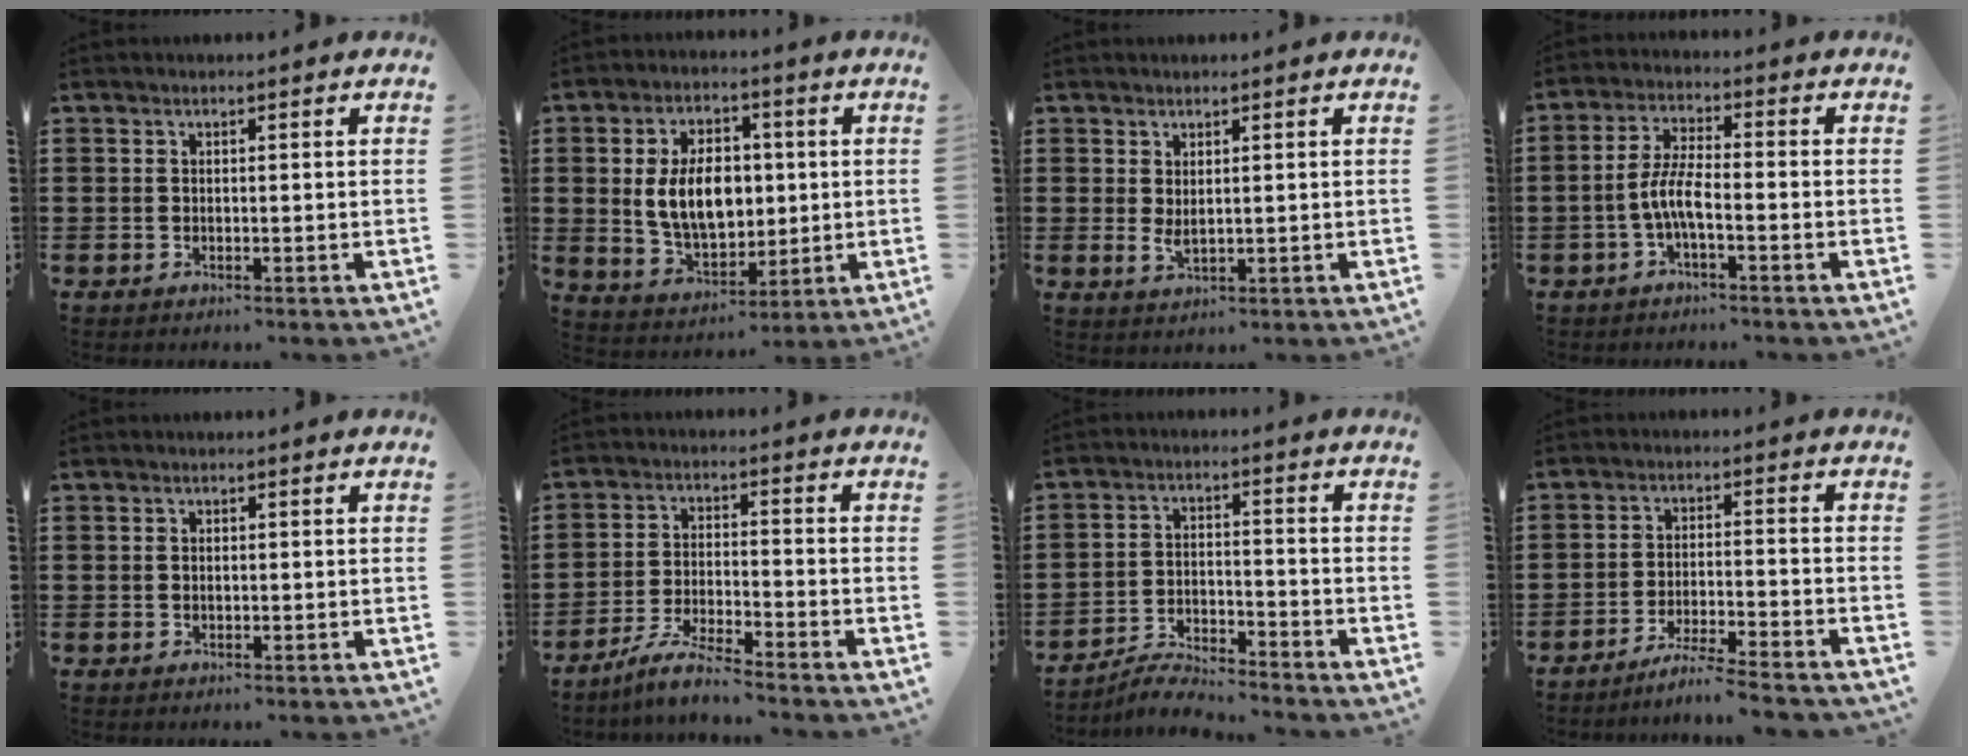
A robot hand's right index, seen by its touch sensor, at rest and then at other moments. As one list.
[{"total": 9.7, "force": [1.0, 6.3, 7.3], "torque": [-0.152, 0.008, 0.014]}, {"total": 2.0, "force": [0.9, 0.8, 1.6], "torque": [-0.032, 0.002, 0.017]}, {"total": 5.6, "force": [-1.9, 1.3, 5.1], "torque": [-0.123, -0.010, -0.045]}, {"total": 0.8, "force": [0.2, 0.4, 0.7], "torque": [-0.014, 0.003, 0.002]}, {"total": 5.4, "force": [-4.9, 0.0, 2.2], "torque": [-0.050, -0.007, -0.095]}, {"total": 4.8, "force": [-4.7, 0.2, 0.8], "torque": [-0.024, 0.004, -0.096]}, {"total": 4.9, "force": [-4.5, -0.6, 1.7], "torque": [-0.036, -0.011, -0.089]}]